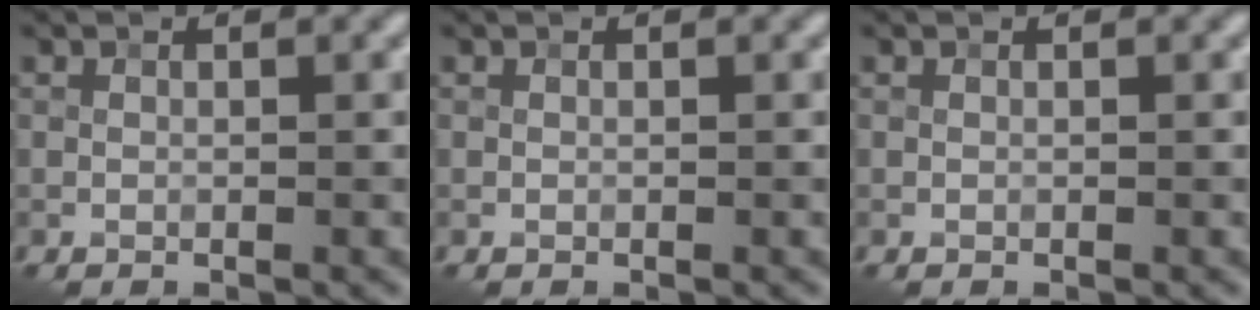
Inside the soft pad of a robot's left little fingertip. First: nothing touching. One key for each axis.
{"total": 0.0}
{"total": 0.0}